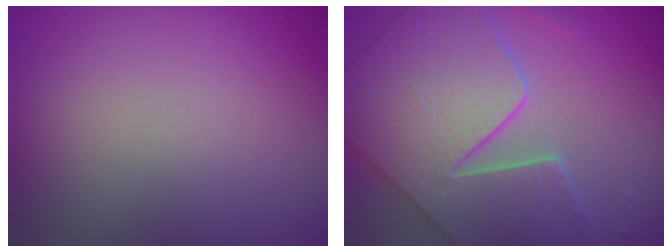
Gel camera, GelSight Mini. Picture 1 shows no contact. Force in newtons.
{"total": 7.7, "press": 6.6, "slide": 4.0}